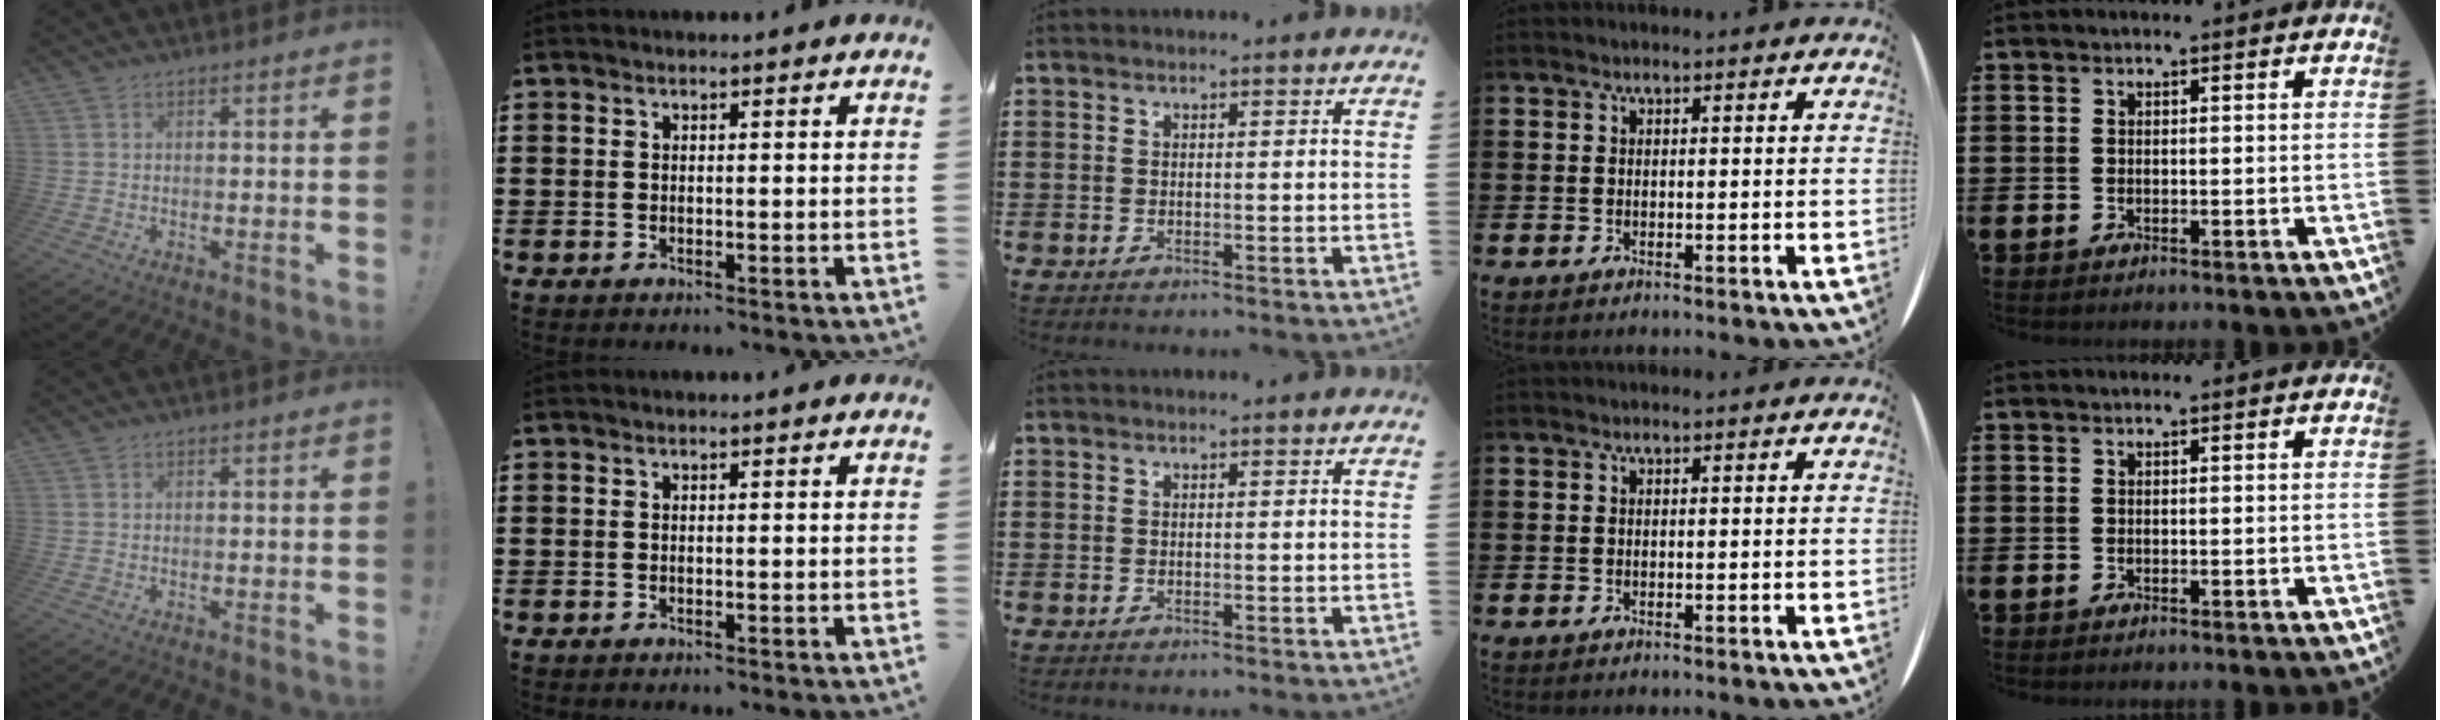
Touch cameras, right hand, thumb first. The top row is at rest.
{}